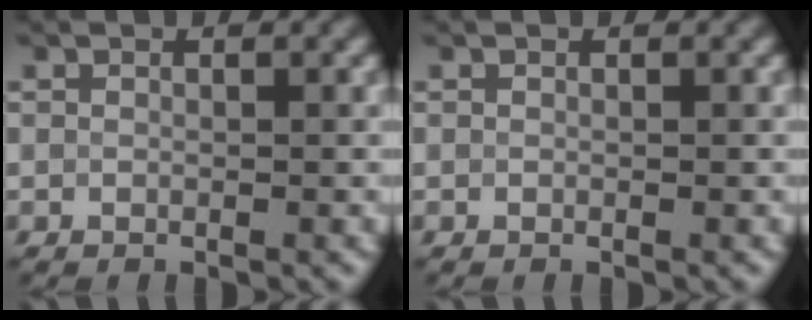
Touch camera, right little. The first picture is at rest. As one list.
[{"total": 0.0}]